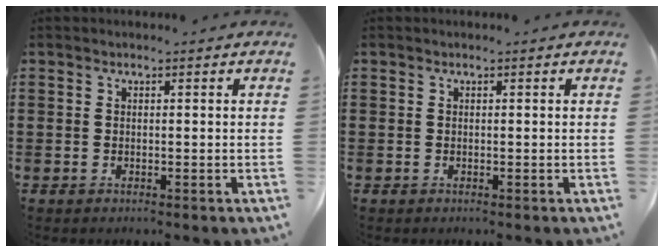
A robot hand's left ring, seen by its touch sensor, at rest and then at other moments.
{"total": 0.0}